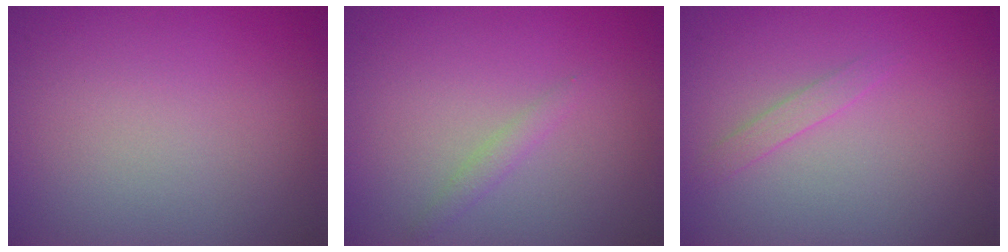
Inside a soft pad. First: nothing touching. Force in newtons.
{"total": 1.0, "press": 0.9, "slide": 0.1}
{"total": 1.0, "press": 1.0, "slide": 0.0}